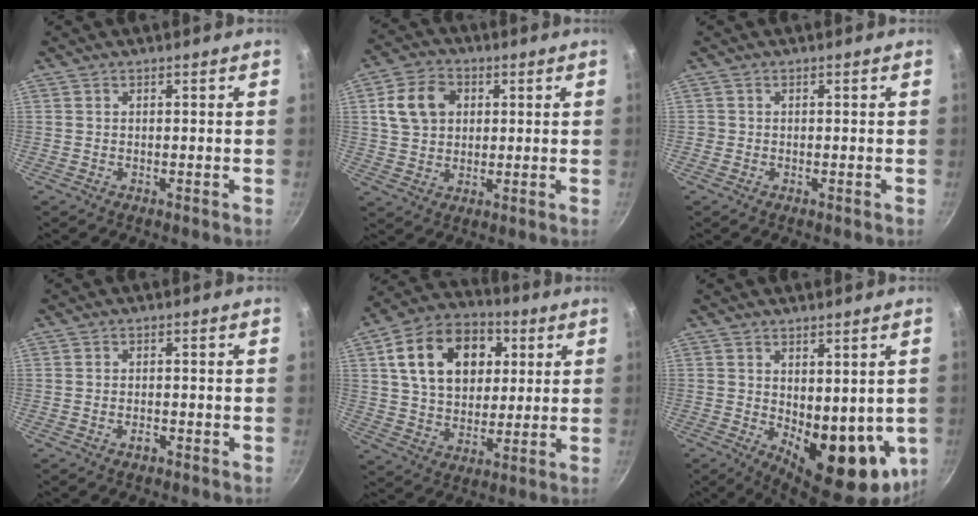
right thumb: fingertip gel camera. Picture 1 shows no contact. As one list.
[{"total": 10.0, "force": [2.5, 7.7, 5.7], "torque": [-0.089, 0.011, 0.039]}, {"total": 0.6, "force": [-0.2, 0.6, 0.0], "torque": [-0.001, 0.000, -0.003]}, {"total": 1.6, "force": [-0.9, 0.8, 1.0], "torque": [-0.018, 0.007, -0.016]}, {"total": 19.0, "force": [5.2, 13.6, 12.2], "torque": [-0.177, 0.011, 0.080]}, {"total": 14.0, "force": [0.0, 7.0, 12.1], "torque": [-0.138, -0.036, 0.016]}]